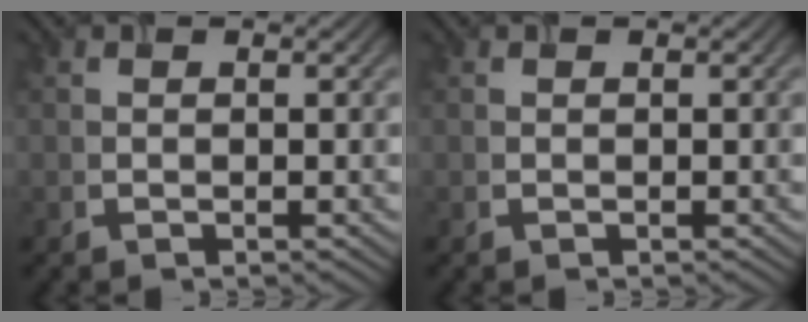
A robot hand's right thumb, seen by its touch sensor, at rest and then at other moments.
{"total": 0.0}